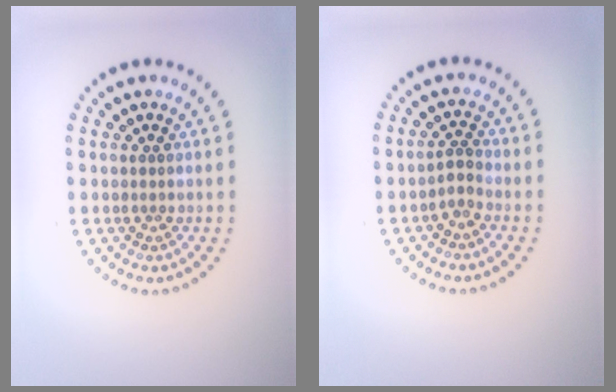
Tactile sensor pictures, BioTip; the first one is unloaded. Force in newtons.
{"total": 1.4, "press": 1.0, "slide": 1.0}